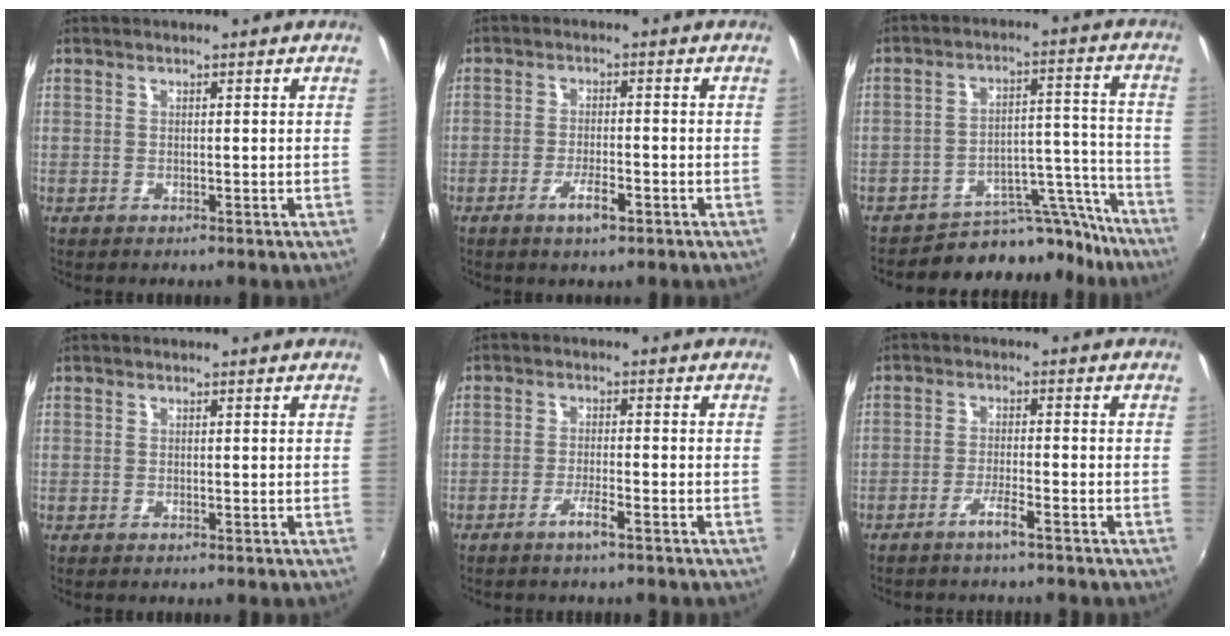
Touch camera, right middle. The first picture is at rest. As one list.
[{"total": 4.2, "force": [-2.4, 0.9, 3.3], "torque": [-0.070, -0.004, -0.041]}, {"total": 12.0, "force": [-11.2, 4.1, 1.0], "torque": [0.006, 0.060, -0.158]}, {"total": 0.0}, {"total": 3.0, "force": [-2.2, 0.0, 2.1], "torque": [-0.052, 0.000, -0.041]}, {"total": 3.0, "force": [-2.4, -0.2, 1.8], "torque": [-0.047, 0.003, -0.044]}]